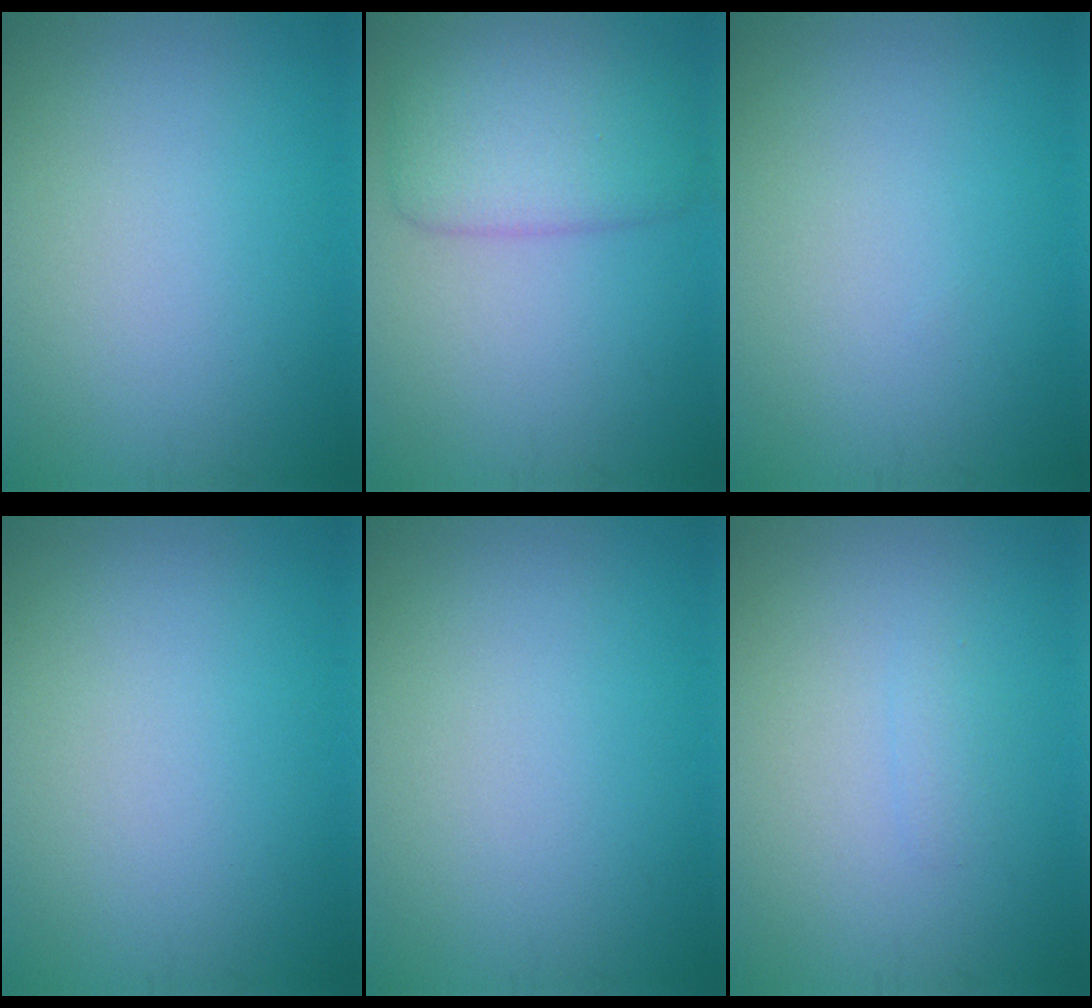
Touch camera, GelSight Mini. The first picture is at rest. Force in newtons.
{"total": 5.2, "press": 5.2, "slide": 0.2}
{"total": 0.0}
{"total": 0.0}
{"total": 0.0}
{"total": 0.7, "press": 0.7, "slide": 0.1}